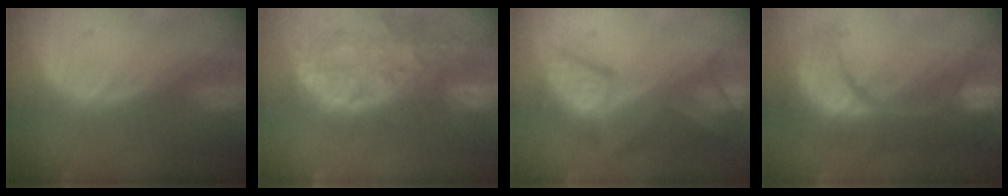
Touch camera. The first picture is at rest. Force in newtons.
{"total": 13.6, "press": 11.1, "slide": 7.8}
{"total": 9.7, "press": 8.6, "slide": 4.6}
{"total": 12.3, "press": 12.2, "slide": 1.4}